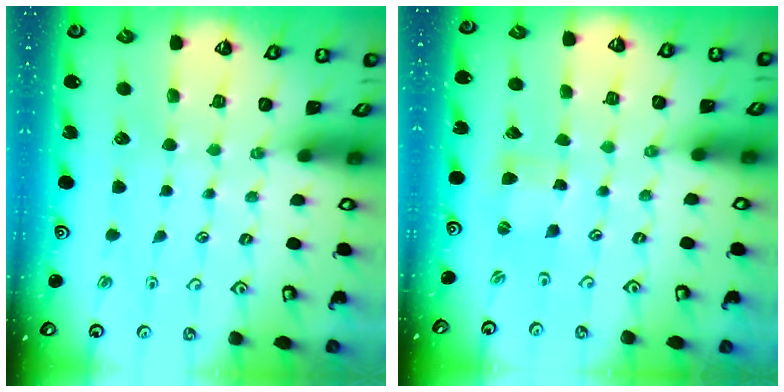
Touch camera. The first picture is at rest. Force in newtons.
{"total": 0.0}